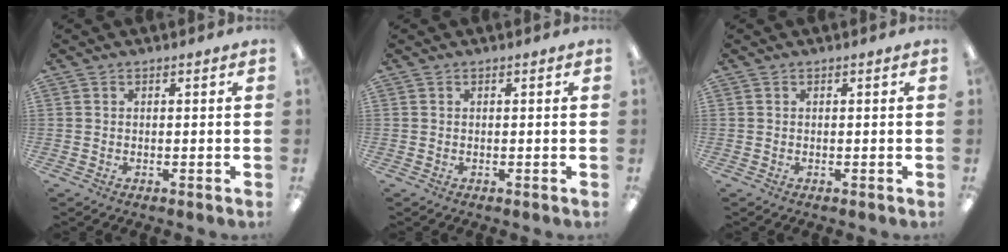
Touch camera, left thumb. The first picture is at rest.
{"total": 0.0}
{"total": 0.0}